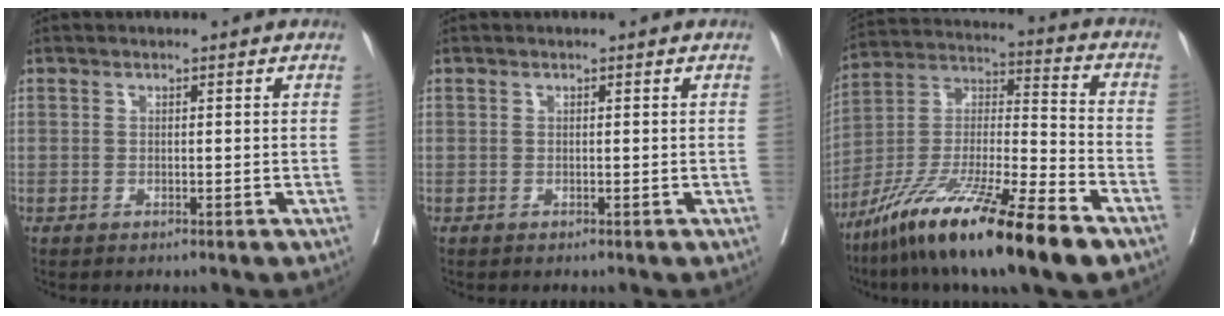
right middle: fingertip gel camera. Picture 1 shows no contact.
{"total": 0.0}
{"total": 21.6, "force": [-14.1, 1.7, 16.3], "torque": [-0.300, -0.041, -0.252]}